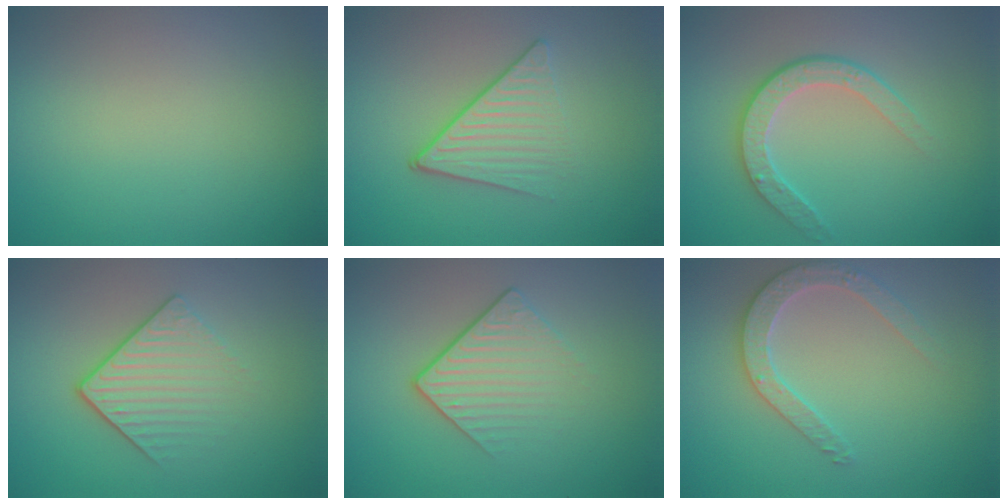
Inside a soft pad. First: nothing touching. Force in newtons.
{"total": 4.2, "press": 2.9, "slide": 3.0}
{"total": 3.4, "press": 2.8, "slide": 1.9}
{"total": 4.1, "press": 2.7, "slide": 3.2}
{"total": 4.0, "press": 2.4, "slide": 3.2}
{"total": 2.8, "press": 2.7, "slide": 0.5}